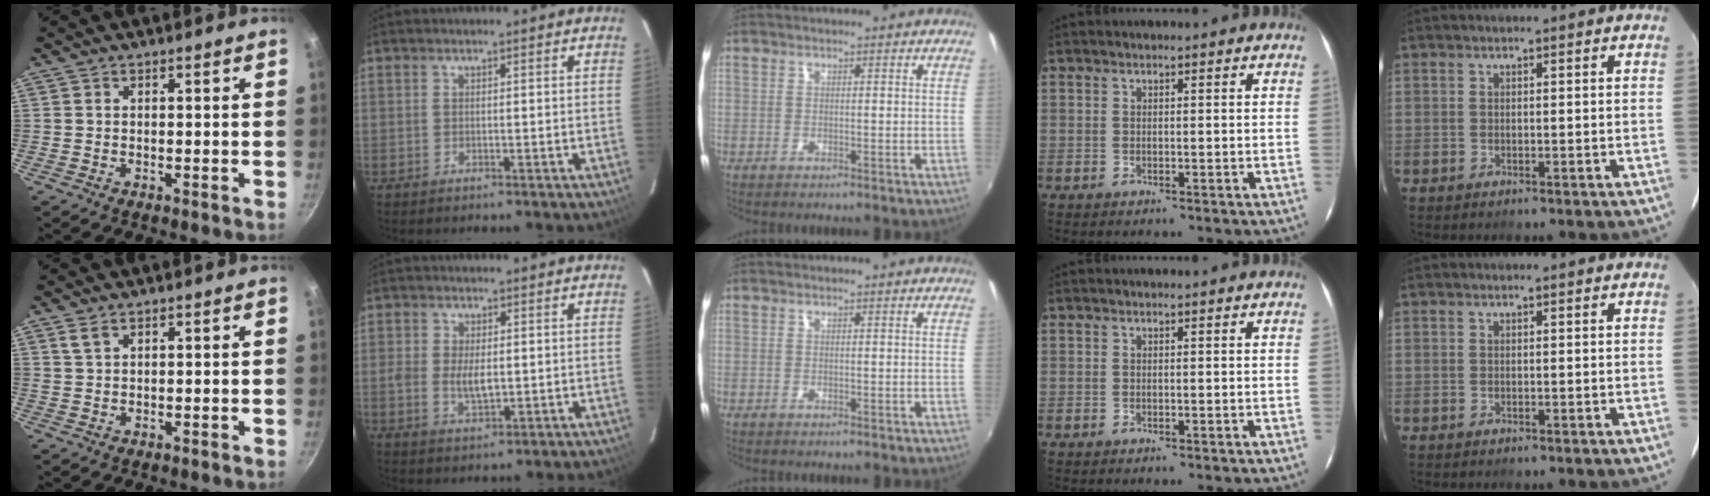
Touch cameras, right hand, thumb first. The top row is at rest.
{"thumb": {"total": 2.2, "force": [1.4, 1.0, 1.4], "torque": [-0.026, -0.003, 0.030]}, "index": {"total": 5.0, "force": [-0.3, 2.8, 4.2], "torque": [-0.081, -0.004, -0.006]}}